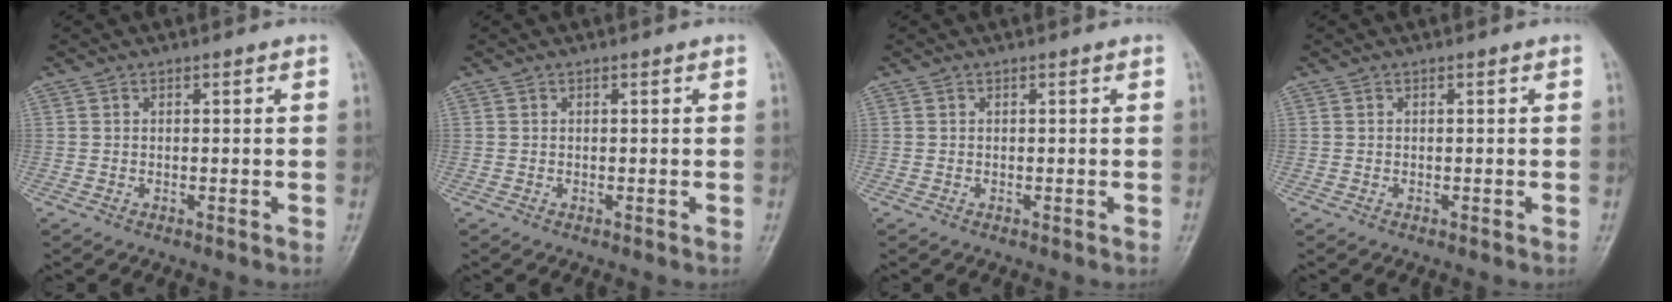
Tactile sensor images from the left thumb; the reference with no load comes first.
{"total": 0.0}
{"total": 0.0}
{"total": 0.0}